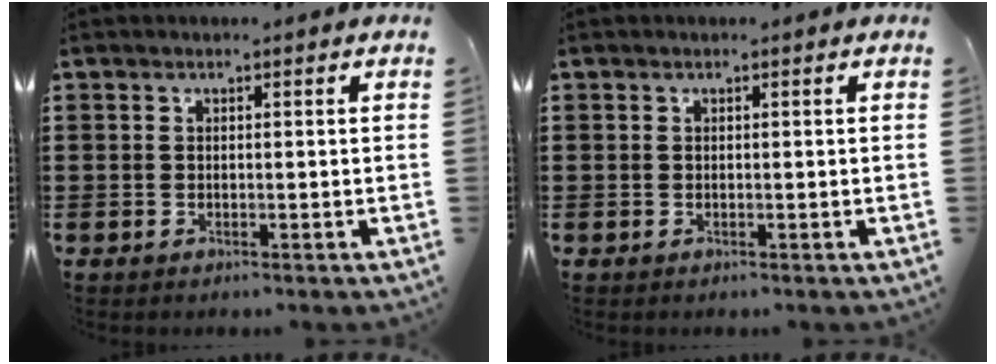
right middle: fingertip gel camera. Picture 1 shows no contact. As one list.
[{"total": 0.0}]